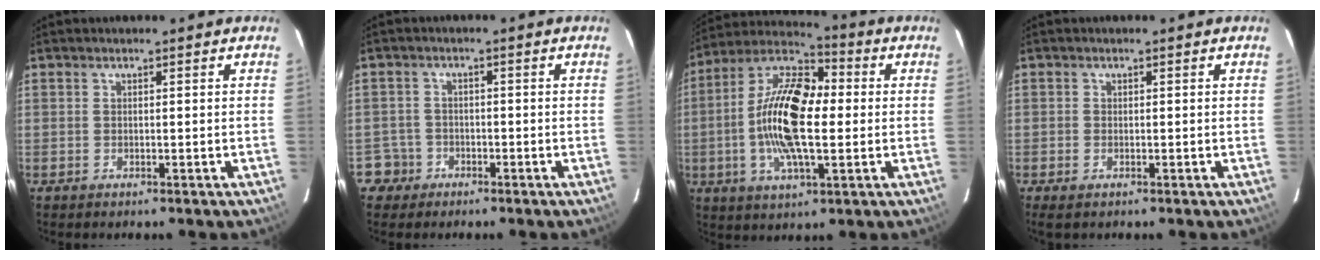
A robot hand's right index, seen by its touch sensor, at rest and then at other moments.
{"total": 4.1, "force": [-1.9, 3.5, -0.5], "torque": [0.010, 0.027, -0.035]}
{"total": 17.2, "force": [-0.5, 7.0, 15.7], "torque": [-0.303, 0.011, -0.023]}
{"total": 1.6, "force": [-0.9, 0.9, 0.9], "torque": [-0.019, -0.005, -0.016]}